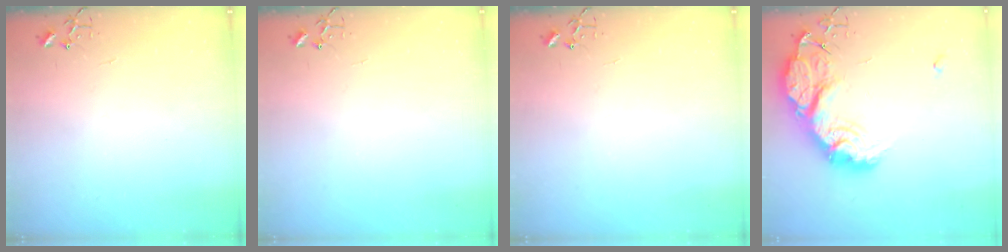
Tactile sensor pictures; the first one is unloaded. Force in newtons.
{"total": 0.0}
{"total": 0.0}
{"total": 25.2, "press": 25.1, "slide": 2.0}